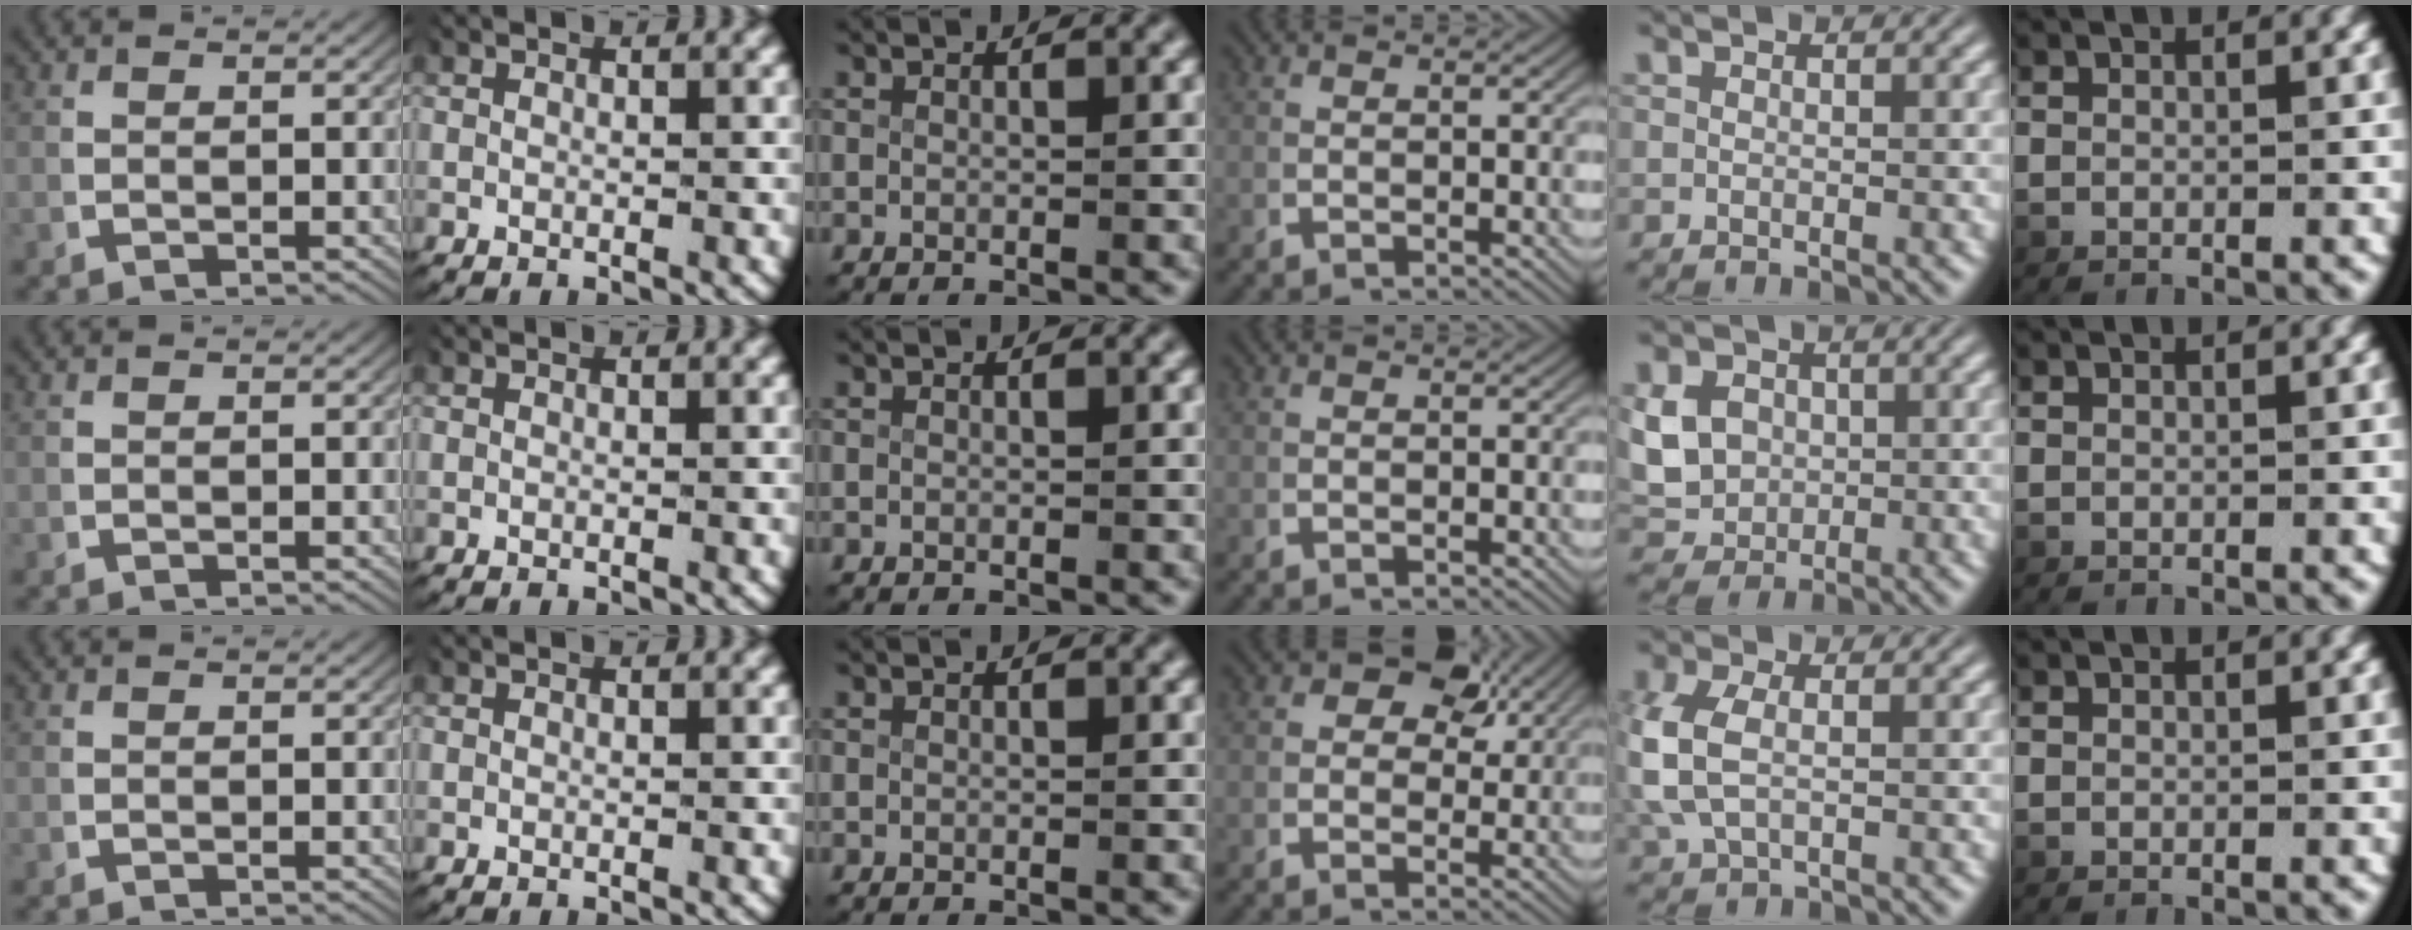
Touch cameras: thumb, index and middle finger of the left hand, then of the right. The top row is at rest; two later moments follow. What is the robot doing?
{"motion": "lift_and_place", "object": "key"}